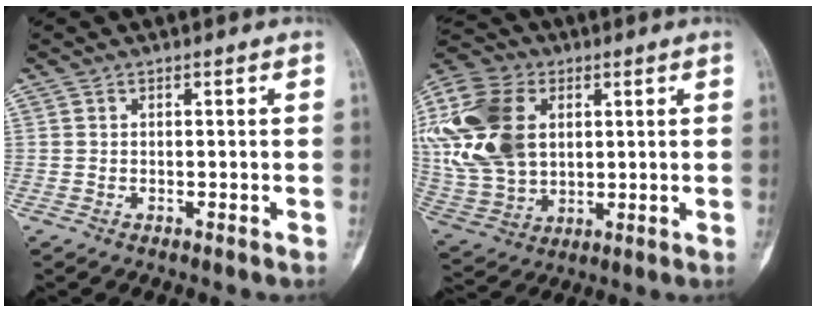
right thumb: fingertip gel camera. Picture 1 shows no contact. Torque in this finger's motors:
{"motor_torque": [2.17, 2.53, 1.36, -0.11, 0.39]}